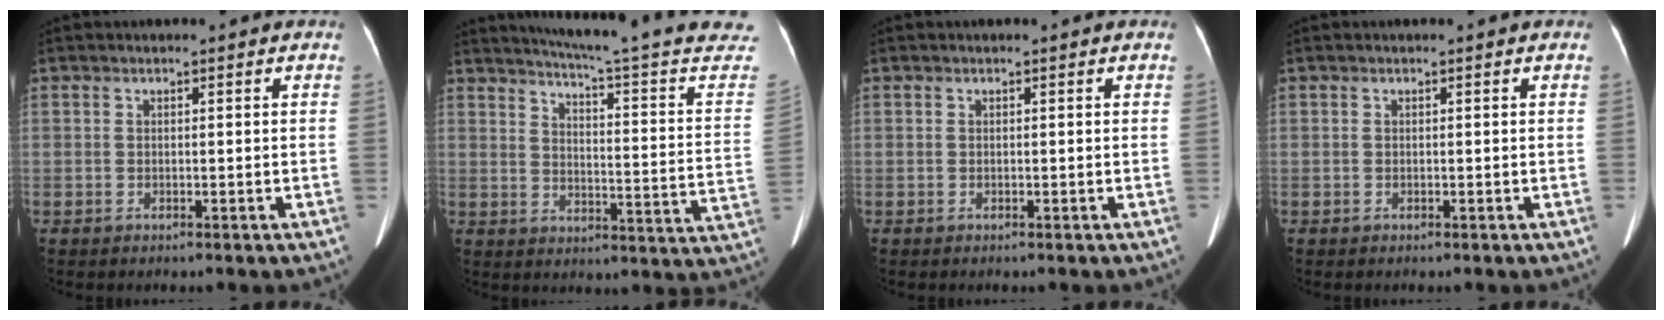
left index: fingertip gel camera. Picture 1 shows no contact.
{"total": 24.2, "force": [21.9, -0.6, 10.2], "torque": [-0.148, -0.091, 0.263]}
{"total": 0.0}
{"total": 0.0}